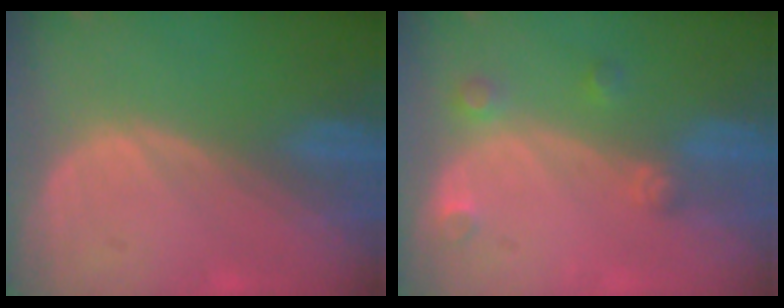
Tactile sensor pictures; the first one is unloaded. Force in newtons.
{"total": 2.6, "press": 2.6, "slide": 0.3}